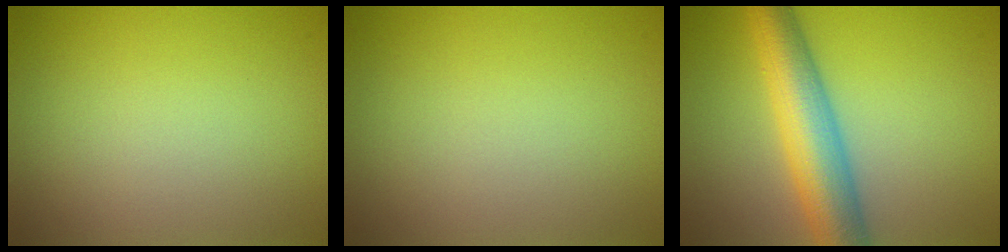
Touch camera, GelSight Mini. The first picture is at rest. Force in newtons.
{"total": 0.0}
{"total": 7.1, "press": 7.1, "slide": 0.1}